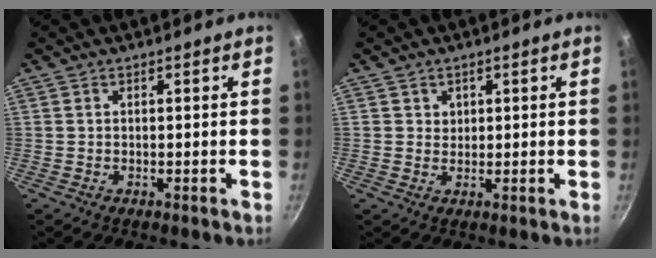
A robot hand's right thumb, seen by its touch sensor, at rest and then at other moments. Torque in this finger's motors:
{"motor_torque": [-0.14, -0.18, 0.51, 0.19, -0.01]}